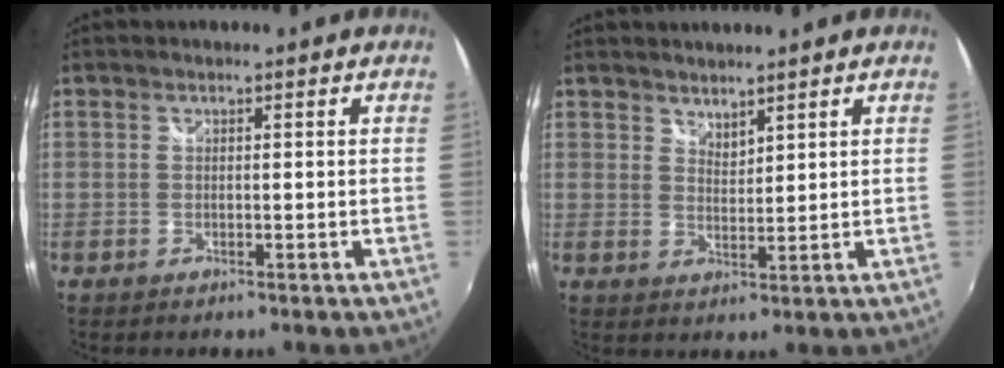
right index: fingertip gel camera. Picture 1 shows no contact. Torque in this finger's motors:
{"motor_torque": [-0.11, 0.09, -0.02, 0.00]}